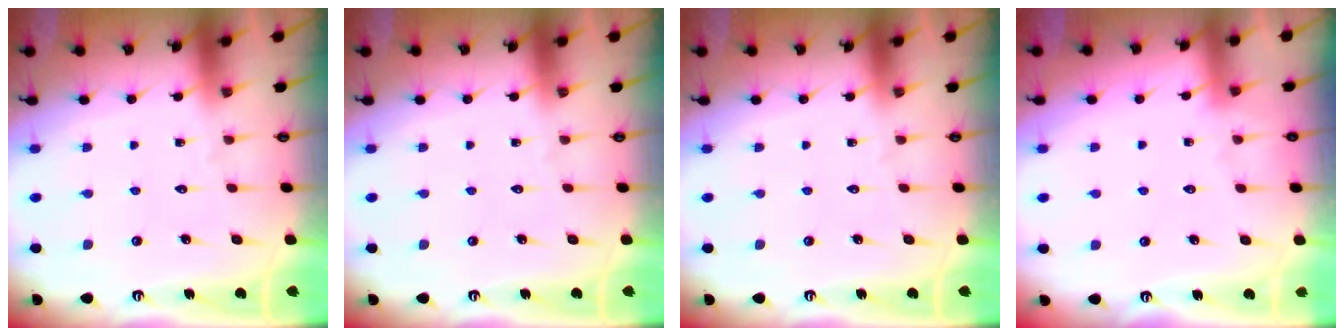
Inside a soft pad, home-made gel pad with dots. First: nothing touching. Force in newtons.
{"total": 0.0}
{"total": 0.0}
{"total": 1.9, "press": 1.9, "slide": 0.4}